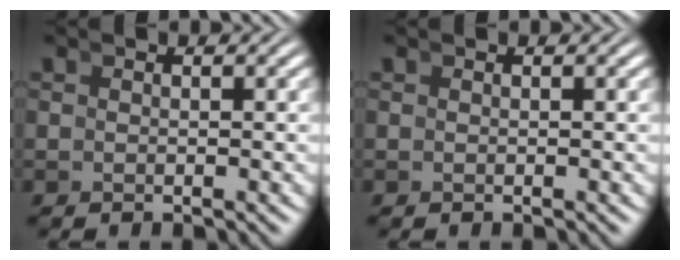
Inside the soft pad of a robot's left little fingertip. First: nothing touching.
{"total": 0.0}